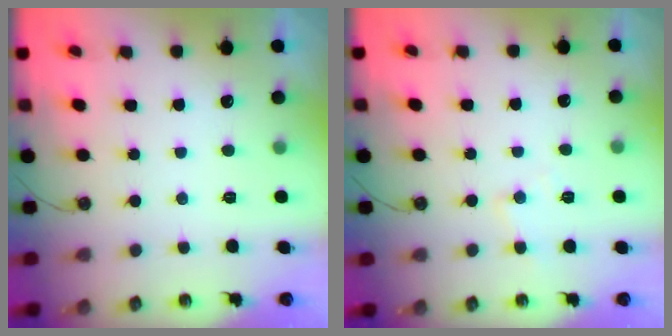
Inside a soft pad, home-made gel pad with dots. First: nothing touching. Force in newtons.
{"total": 6.0, "press": 6.0, "slide": 0.7}